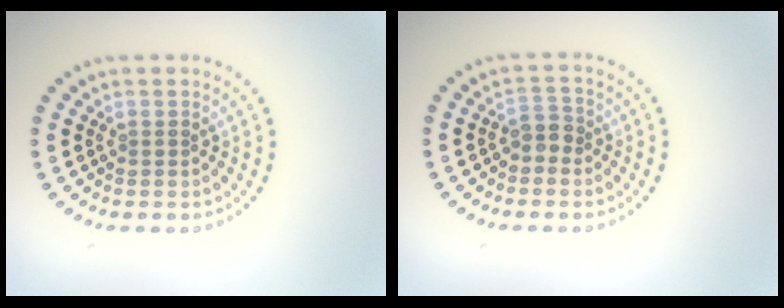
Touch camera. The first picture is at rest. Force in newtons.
{"total": 1.6, "press": 1.4, "slide": 0.8}